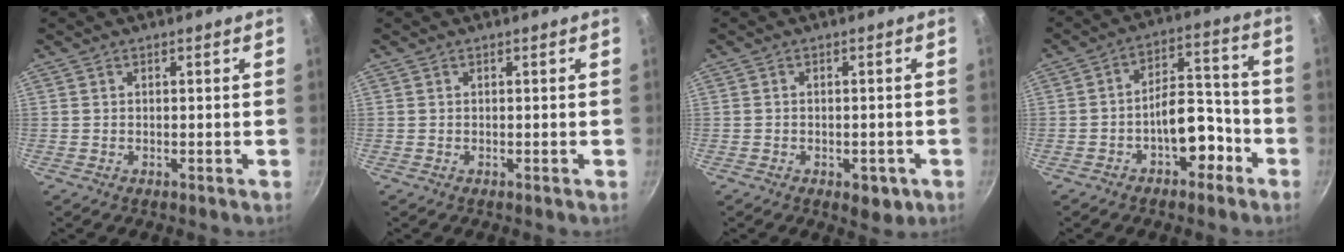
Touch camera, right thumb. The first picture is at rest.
{"total": 0.0}
{"total": 4.6, "force": [-2.0, 2.6, 3.2], "torque": [-0.025, 0.011, -0.017]}
{"total": 9.8, "force": [-4.5, 5.6, 6.7], "torque": [-0.059, 0.073, -0.060]}